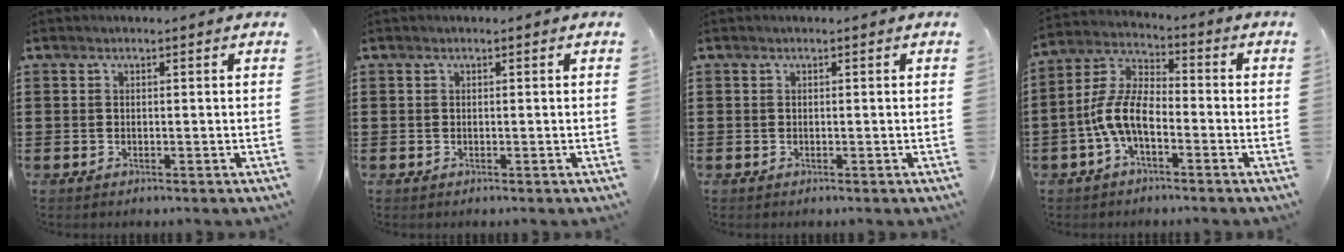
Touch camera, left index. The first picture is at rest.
{"total": 0.0}
{"total": 0.0}
{"total": 8.1, "force": [-3.7, 3.4, 6.3], "torque": [-0.158, -0.007, -0.079]}